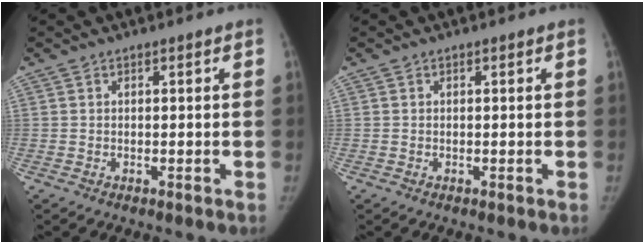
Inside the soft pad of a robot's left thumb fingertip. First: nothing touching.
{"total": 0.0}